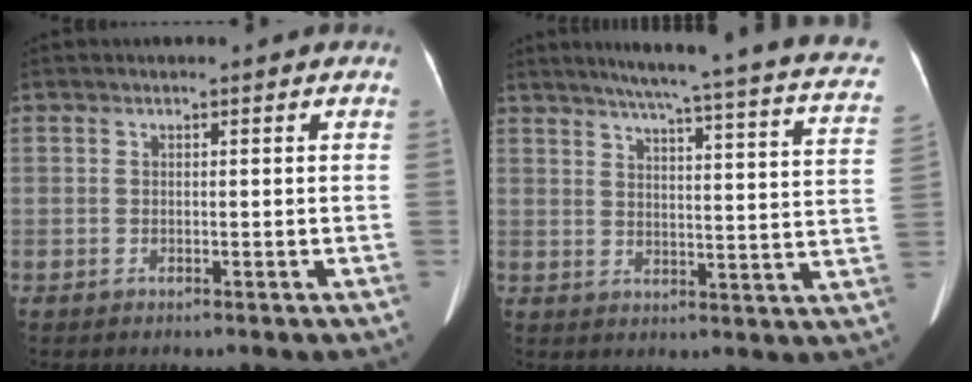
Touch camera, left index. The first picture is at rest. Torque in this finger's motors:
{"motor_torque": [0.26, -1.52, -0.02, 0.08]}